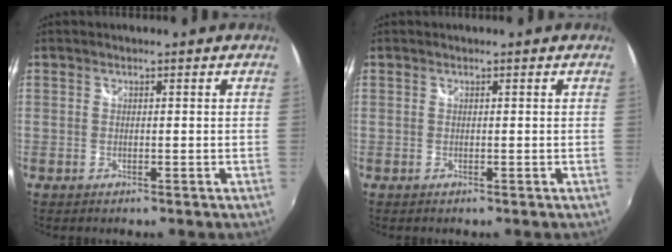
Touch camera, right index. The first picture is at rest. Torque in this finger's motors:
{"motor_torque": [0.00, 0.00, 0.00, 0.01]}